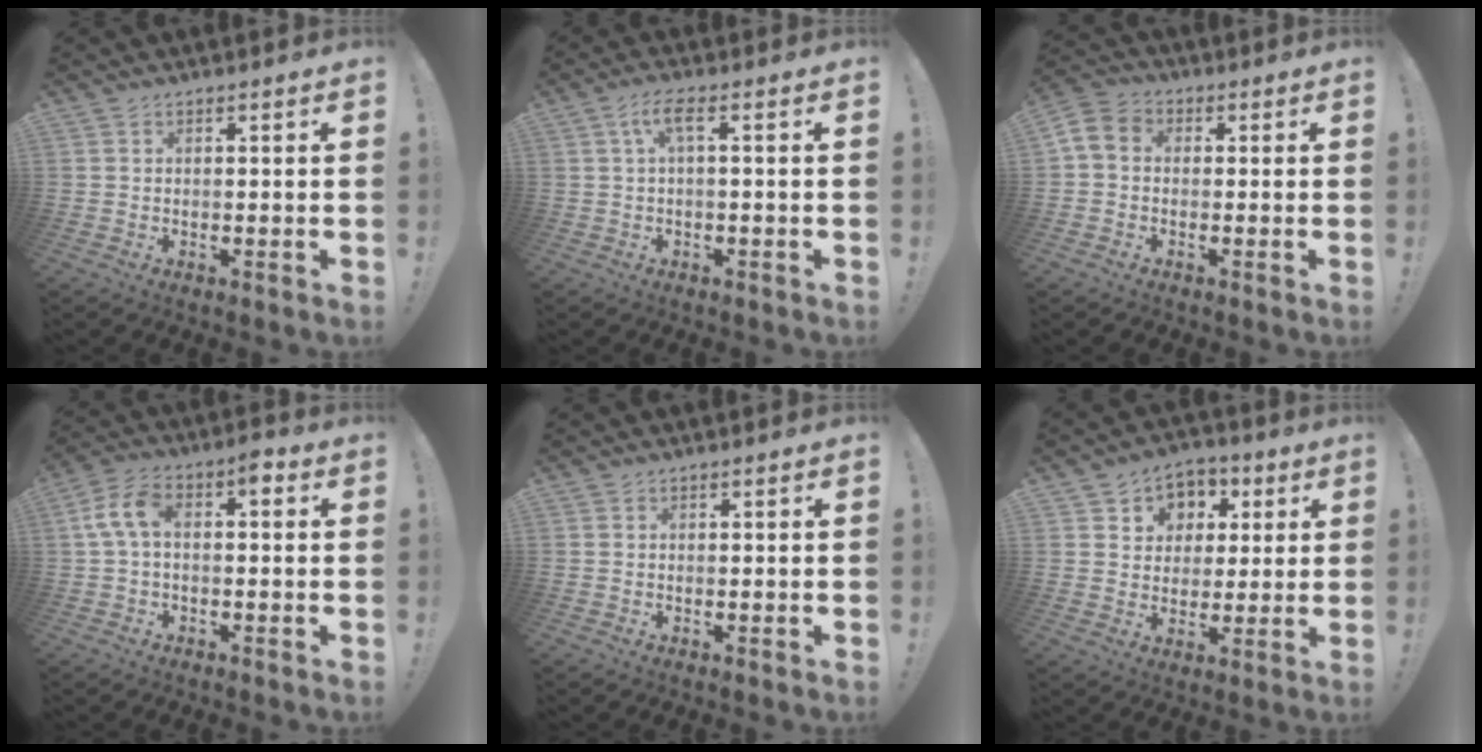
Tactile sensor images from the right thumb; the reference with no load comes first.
{"total": 5.1, "force": [1.0, 1.0, 4.9], "torque": [-0.098, 0.005, 0.017]}
{"total": 6.4, "force": [-0.6, 5.2, 3.5], "torque": [-0.075, 0.018, -0.003]}
{"total": 8.8, "force": [1.2, 4.8, 7.2], "torque": [-0.138, 0.011, 0.025]}
{"total": 0.0}
{"total": 7.1, "force": [1.6, 6.7, 1.5], "torque": [-0.013, -0.016, 0.034]}